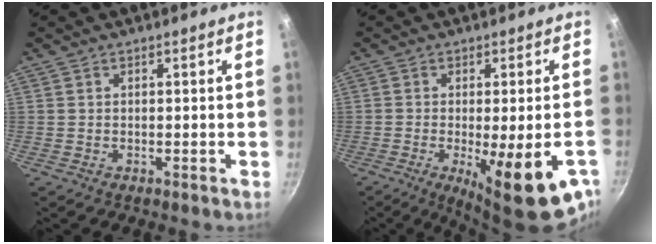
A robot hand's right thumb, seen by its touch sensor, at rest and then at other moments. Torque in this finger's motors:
{"motor_torque": [-0.02, 0.69, 0.95, -0.34, 0.11]}